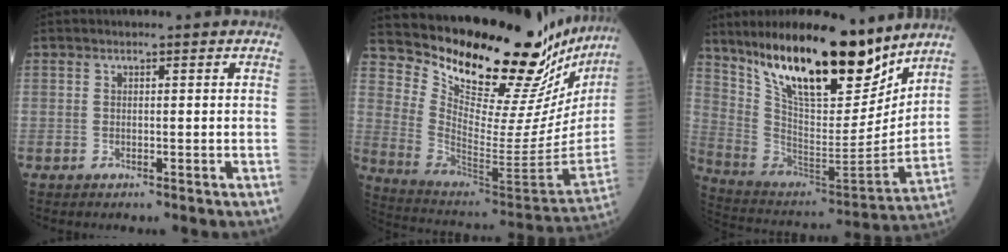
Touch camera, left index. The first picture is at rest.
{"total": 29.2, "force": [25.5, 6.8, 12.5], "torque": [-0.200, -0.101, 0.348]}
{"total": 22.9, "force": [17.0, 5.8, 14.2], "torque": [-0.241, -0.023, 0.299]}